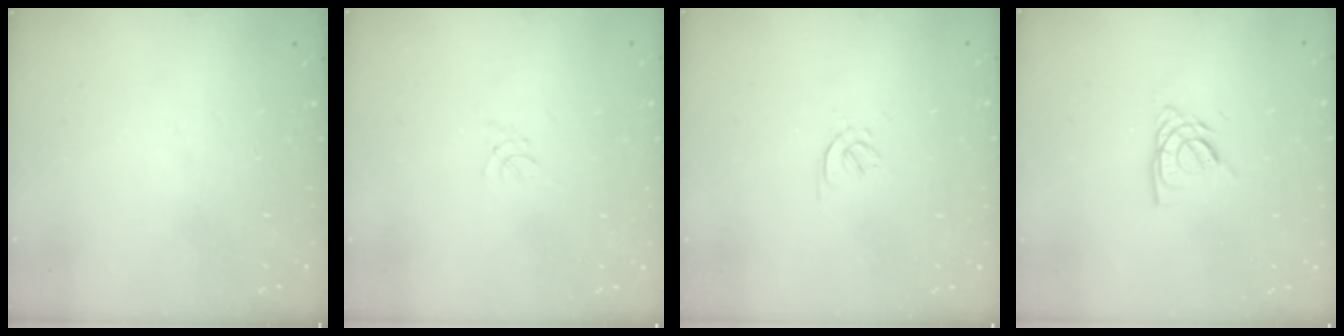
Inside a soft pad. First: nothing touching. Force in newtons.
{"total": 0.0}
{"total": 1.5, "press": 1.4, "slide": 0.6}
{"total": 4.7, "press": 4.7, "slide": 0.4}